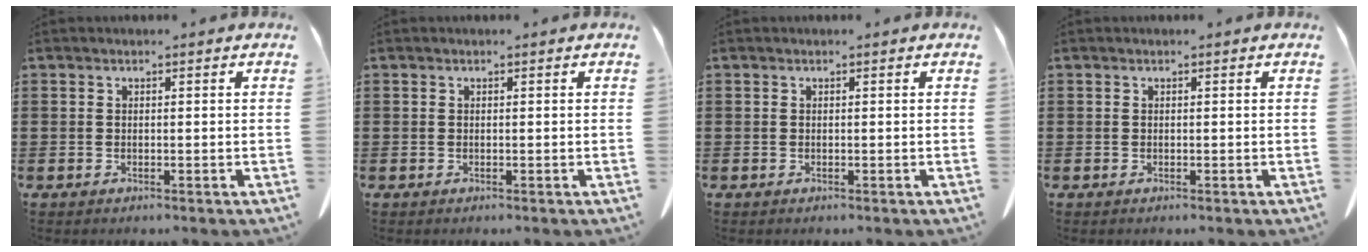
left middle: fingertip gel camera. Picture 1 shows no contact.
{"total": 0.0}
{"total": 0.0}
{"total": 0.0}